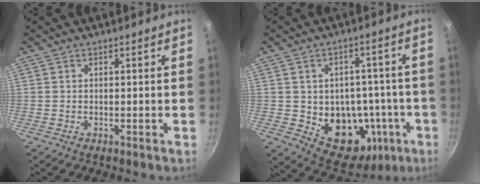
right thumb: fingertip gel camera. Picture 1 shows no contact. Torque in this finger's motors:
{"motor_torque": [-0.50, 1.03, 0.46, 0.66, 0.01]}